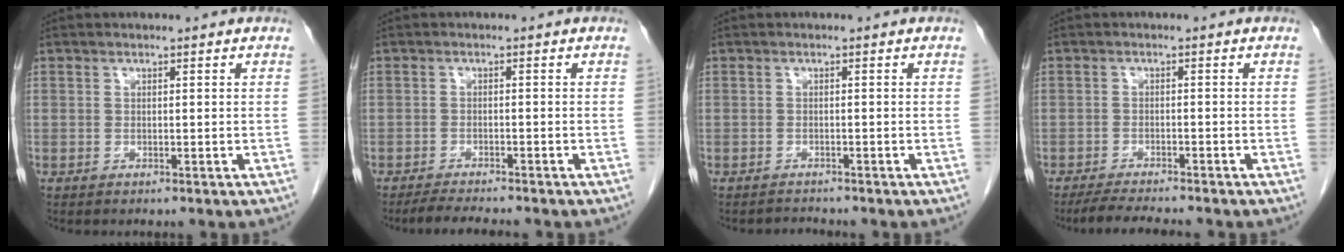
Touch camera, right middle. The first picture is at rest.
{"total": 4.3, "force": [-3.9, 0.0, 1.7], "torque": [-0.032, -0.016, -0.064]}
{"total": 1.1, "force": [-1.0, 0.0, -0.3], "torque": [0.002, -0.008, -0.015]}
{"total": 5.6, "force": [-5.0, 0.0, 2.4], "torque": [-0.039, -0.018, -0.084]}